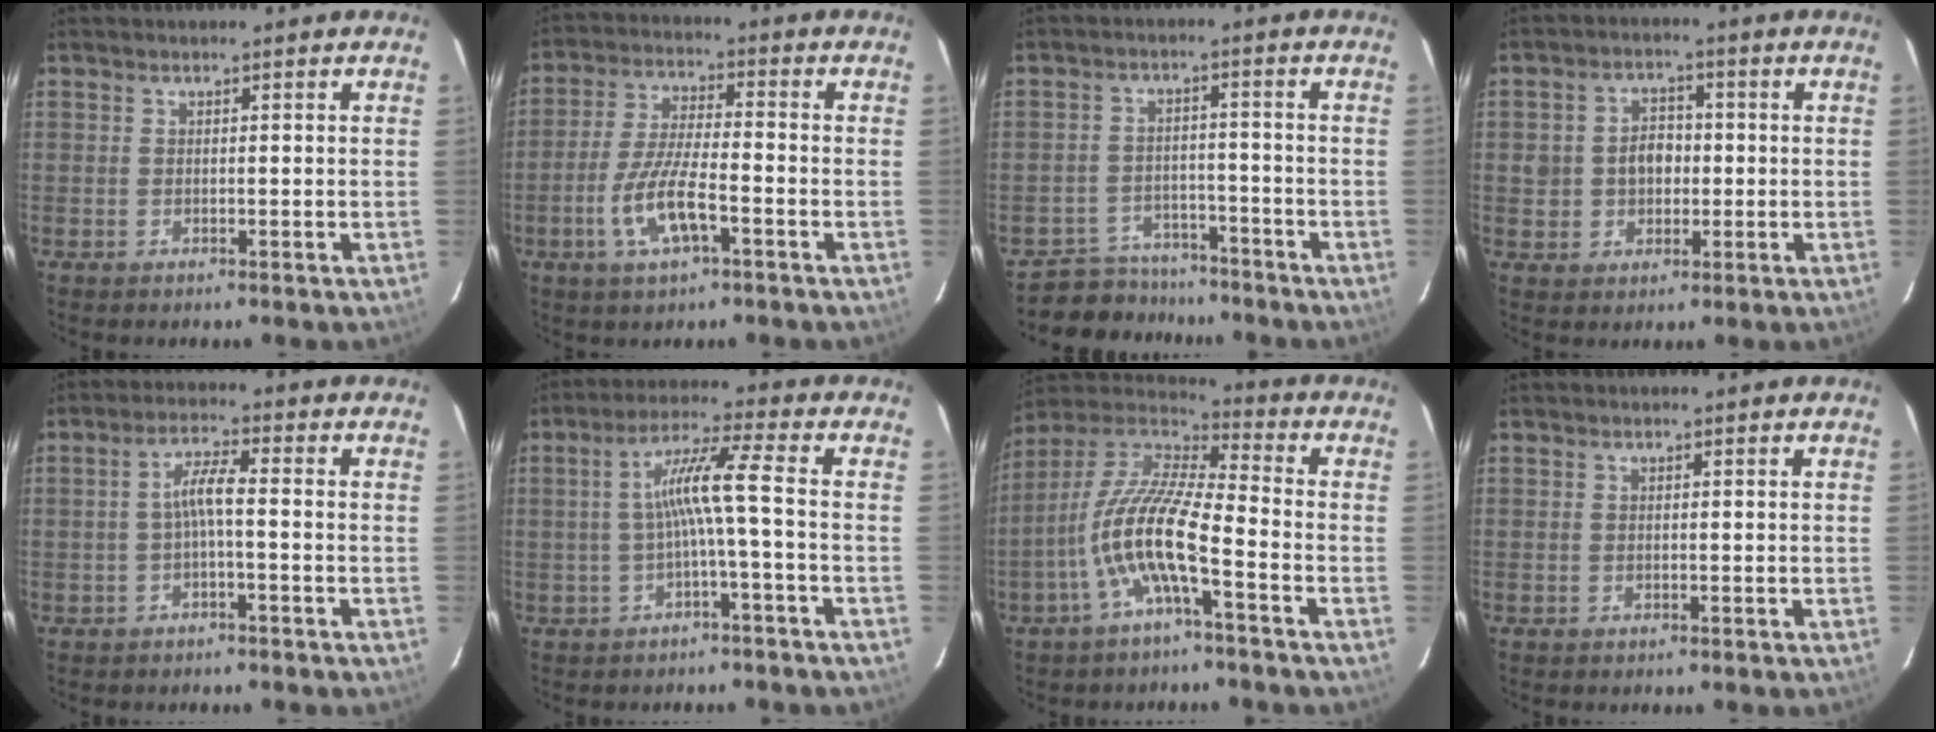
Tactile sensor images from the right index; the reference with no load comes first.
{"total": 9.5, "force": [-4.1, 2.5, 8.2], "torque": [-0.171, -0.006, -0.077]}
{"total": 8.2, "force": [-7.1, 4.2, 0.2], "torque": [-0.022, 0.023, -0.103]}
{"total": 5.8, "force": [-0.2, 4.9, 3.1], "torque": [-0.059, 0.016, 0.004]}
{"total": 3.6, "force": [-1.1, 0.3, 3.5], "torque": [-0.073, 0.010, -0.020]}
{"total": 6.8, "force": [-1.6, -1.0, 6.5], "torque": [-0.139, 0.009, -0.021]}
{"total": 12.7, "force": [-4.9, 2.1, 11.6], "torque": [-0.228, 0.001, -0.099]}
{"total": 0.0}